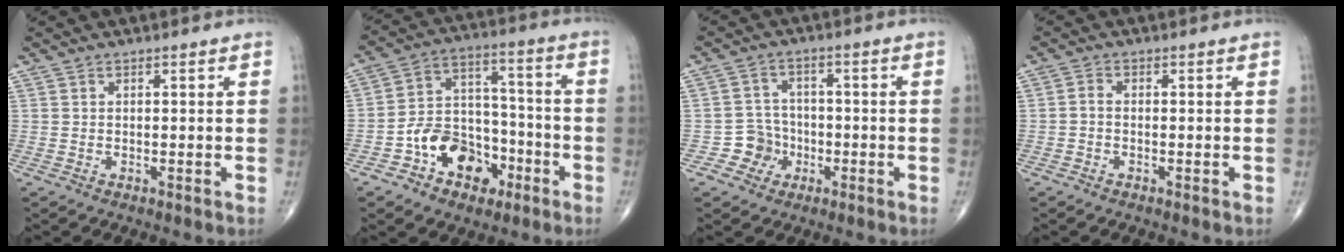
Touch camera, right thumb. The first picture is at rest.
{"total": 14.4, "force": [-6.7, 10.3, 7.5], "torque": [-0.079, 0.074, -0.111]}
{"total": 5.2, "force": [-2.1, 4.7, 0.5], "torque": [0.029, 0.018, -0.040]}
{"total": 1.3, "force": [-0.5, 0.9, 0.9], "torque": [-0.015, 0.002, -0.014]}